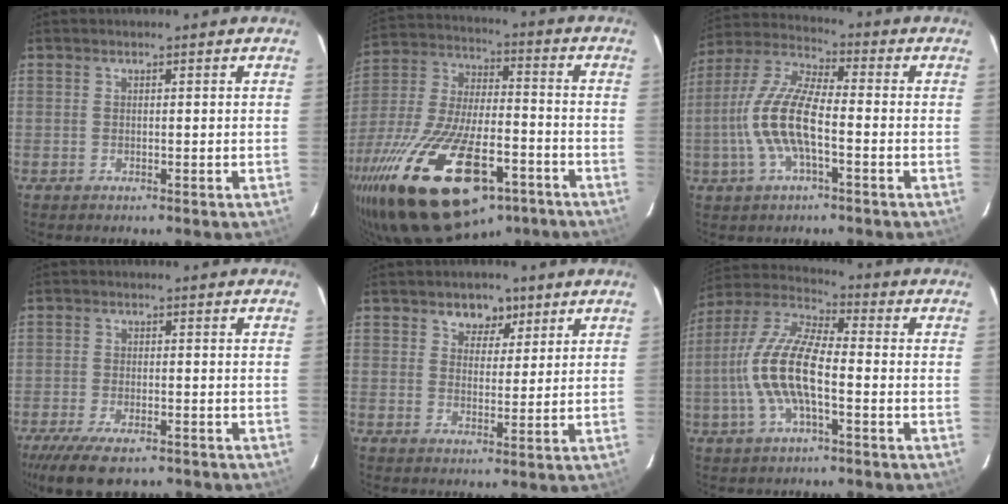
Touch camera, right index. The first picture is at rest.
{"total": 32.5, "force": [-18.5, 14.4, 22.6], "torque": [-0.460, -0.047, -0.291]}
{"total": 12.9, "force": [-3.2, 4.2, 11.8], "torque": [-0.249, 0.001, -0.065]}
{"total": 11.1, "force": [-8.1, 4.1, 6.5], "torque": [-0.155, -0.032, -0.137]}
{"total": 5.0, "force": [2.9, 3.6, 1.6], "torque": [-0.014, -0.001, 0.044]}
{"total": 13.9, "force": [-3.1, 4.8, 12.7], "torque": [-0.264, 0.002, -0.065]}